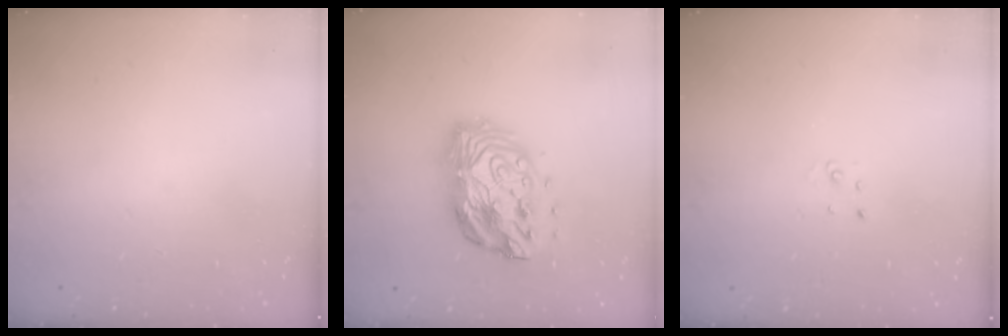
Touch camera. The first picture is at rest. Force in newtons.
{"total": 15.7, "press": 15.6, "slide": 1.2}
{"total": 2.0, "press": 2.0, "slide": 0.2}